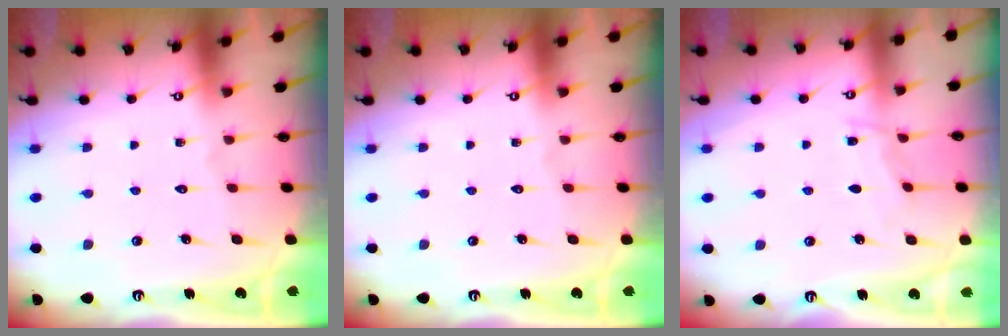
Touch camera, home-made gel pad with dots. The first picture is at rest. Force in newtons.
{"total": 0.0}
{"total": 3.6, "press": 3.6, "slide": 0.4}